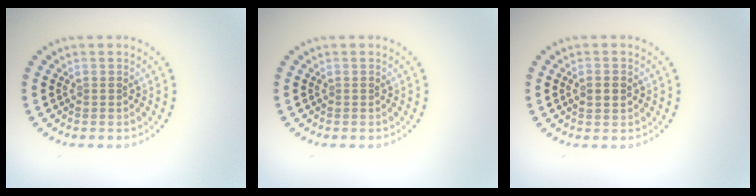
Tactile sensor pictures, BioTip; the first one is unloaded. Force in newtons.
{"total": 0.0}
{"total": 1.5, "press": 1.5, "slide": 0.1}